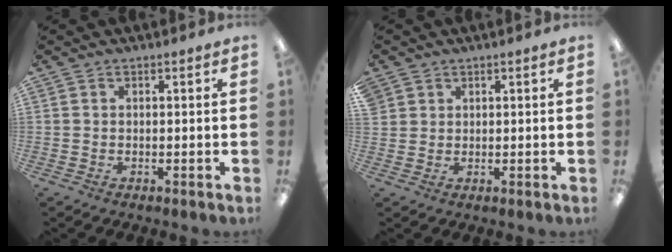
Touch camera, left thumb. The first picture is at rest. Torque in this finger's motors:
{"motor_torque": [1.98, 1.98, 1.39, -1.38, 0.82]}